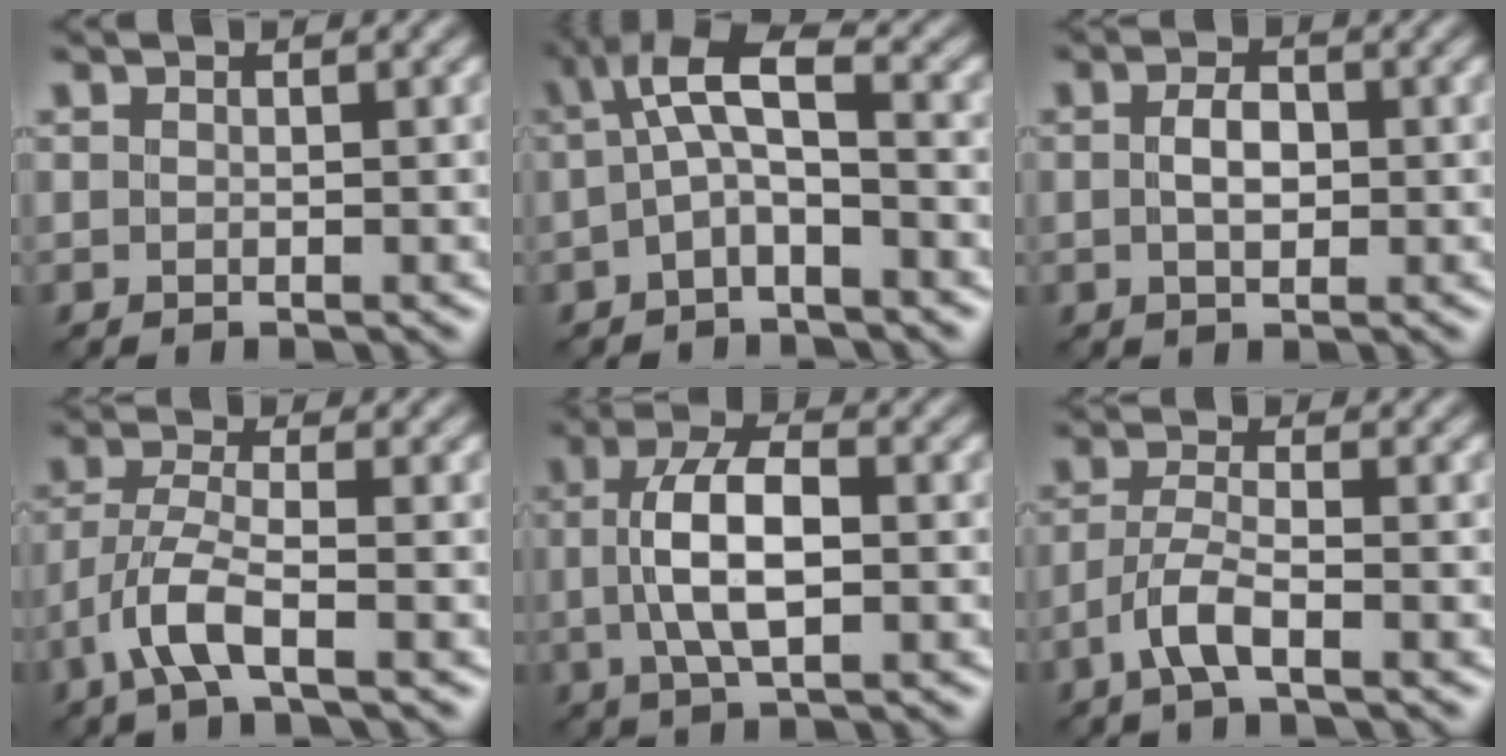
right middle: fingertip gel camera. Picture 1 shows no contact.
{"total": 4.7, "force": [0.3, 1.5, 4.4], "torque": [-0.083, 0.012, -0.003]}
{"total": 2.5, "force": [0.1, 1.4, 2.0], "torque": [-0.040, 0.002, 0.000]}
{"total": 4.1, "force": [-2.2, 0.9, 3.4], "torque": [-0.074, 0.003, -0.052]}
{"total": 6.1, "force": [0.2, 2.5, 5.6], "torque": [-0.110, 0.006, -0.002]}
{"total": 3.1, "force": [-1.7, 0.7, 2.5], "torque": [-0.056, 0.005, -0.042]}